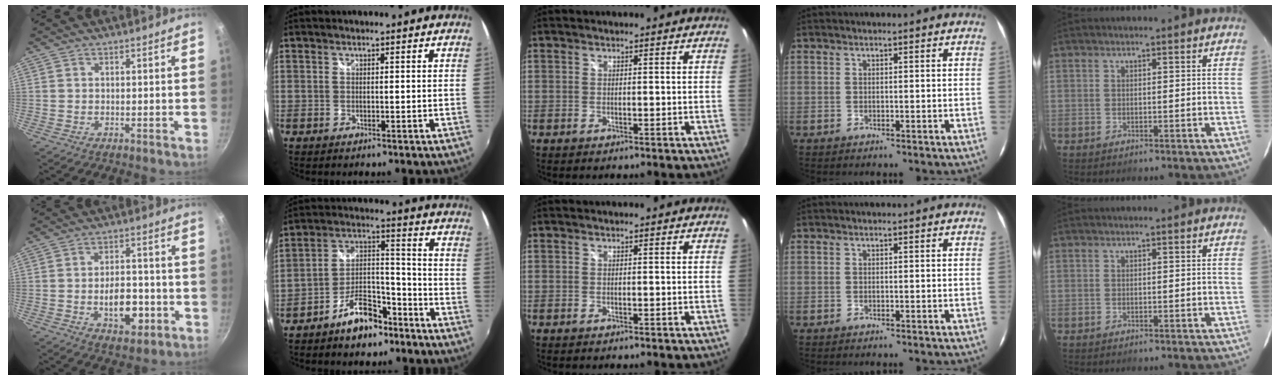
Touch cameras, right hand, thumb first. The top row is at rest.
{"thumb": {"total": 10.2, "force": [-2.8, 5.9, 7.8], "torque": [-0.090, 0.014, -0.040]}, "index": {"total": 10.1, "force": [-7.3, 4.4, 5.2], "torque": [-0.093, 0.035, -0.116]}}